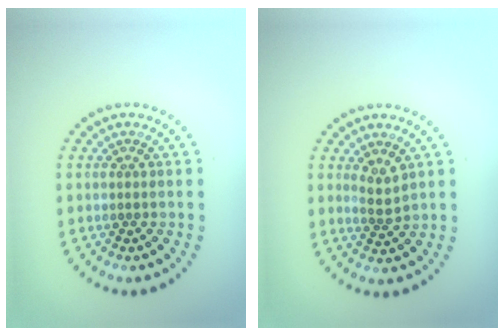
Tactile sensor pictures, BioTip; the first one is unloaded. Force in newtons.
{"total": 1.8, "press": 1.4, "slide": 1.1}